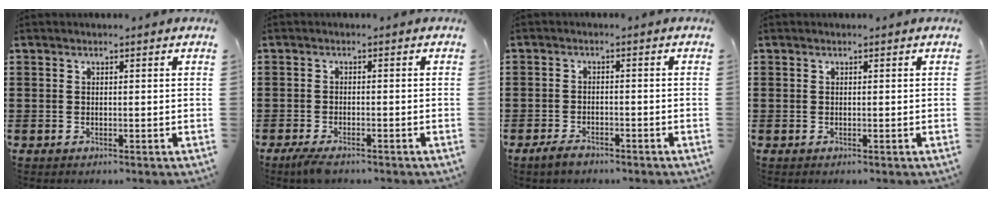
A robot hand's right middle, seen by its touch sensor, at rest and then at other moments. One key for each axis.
{"total": 2.2, "fx": -1.8, "fy": 0.4, "fz": 1.2, "tx": -0.043, "ty": -0.008, "tz": -0.041}
{"total": 2.4, "fx": -2.1, "fy": 1.0, "fz": 0.7, "tx": -0.022, "ty": 0.000, "tz": -0.044}
{"total": 0.0}